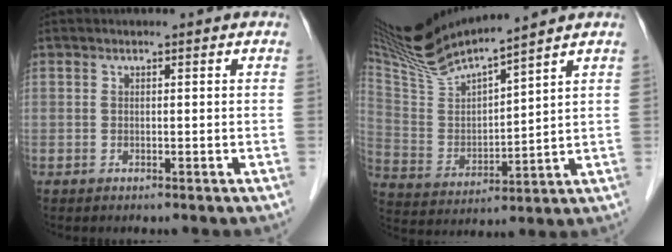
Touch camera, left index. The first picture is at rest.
{"total": 13.9, "force": [12.7, -0.6, 5.6], "torque": [-0.121, -0.002, 0.253]}